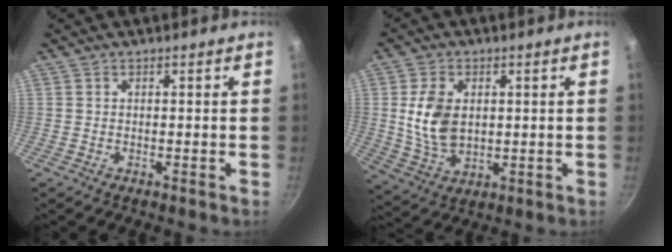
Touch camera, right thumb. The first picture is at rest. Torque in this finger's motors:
{"motor_torque": [0.02, 0.34, 0.69, -0.57, 0.10]}